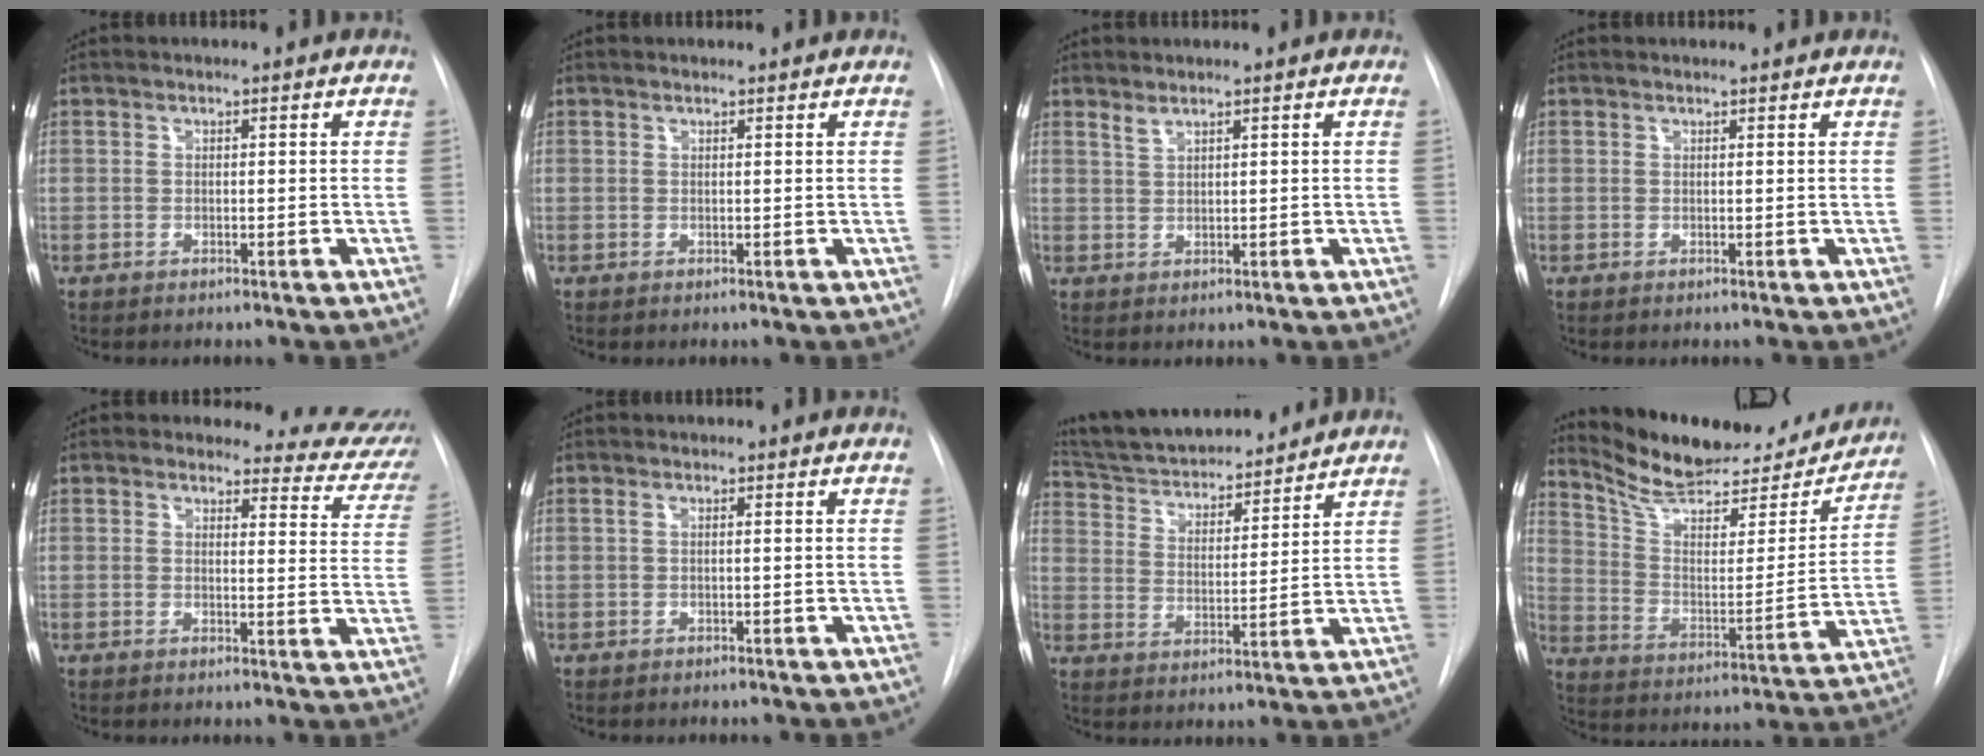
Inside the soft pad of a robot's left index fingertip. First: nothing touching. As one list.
[{"total": 1.3, "force": [1.3, 0.1, 0.0], "torque": [-0.004, 0.005, 0.019]}, {"total": 1.4, "force": [1.2, 0.0, 0.6], "torque": [-0.013, -0.001, 0.028]}, {"total": 1.7, "force": [1.7, 0.1, 0.1], "torque": [-0.004, 0.007, 0.024]}, {"total": 11.1, "force": [10.5, 3.5, 0.7], "torque": [0.038, -0.065, 0.078]}, {"total": 0.6, "force": [0.0, 0.0, 0.6], "torque": [-0.016, 0.005, 0.002]}, {"total": 17.2, "force": [15.9, 3.2, 5.8], "torque": [-0.094, 0.015, 0.260]}, {"total": 22.7, "force": [20.7, 5.7, 7.5], "torque": [-0.108, -0.027, 0.301]}]